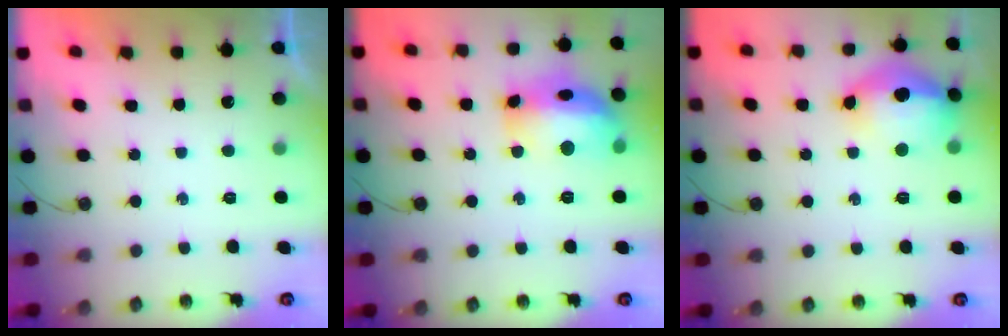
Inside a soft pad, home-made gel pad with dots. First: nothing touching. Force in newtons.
{"total": 17.7, "press": 17.6, "slide": 1.4}
{"total": 16.9, "press": 16.6, "slide": 3.4}